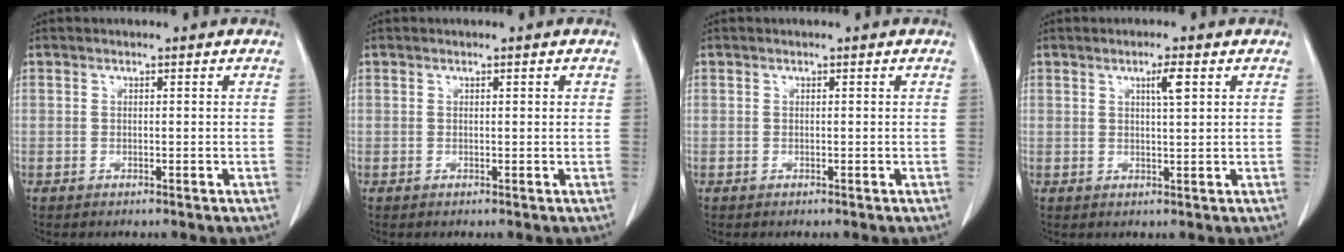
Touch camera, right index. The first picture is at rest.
{"total": 0.5, "force": [0.2, 0.2, 0.5], "torque": [-0.007, 0.001, 0.002]}
{"total": 0.0}
{"total": 2.7, "force": [1.1, 0.1, 2.5], "torque": [-0.043, -0.001, 0.018]}